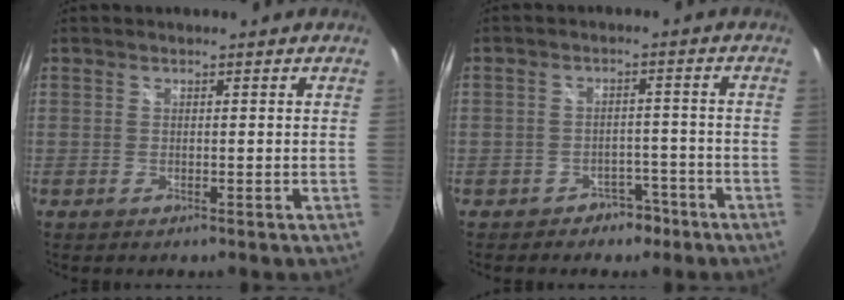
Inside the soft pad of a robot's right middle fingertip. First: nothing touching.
{"total": 4.2, "force": [-2.8, 3.1, 0.3], "torque": [-0.001, 0.032, -0.029]}